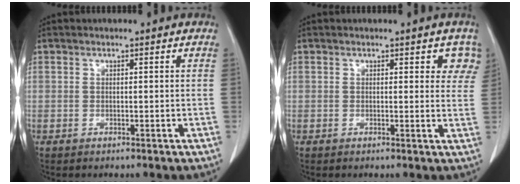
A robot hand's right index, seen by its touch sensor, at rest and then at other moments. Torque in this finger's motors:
{"motor_torque": [0.26, 0.18, 0.05, 0.03]}